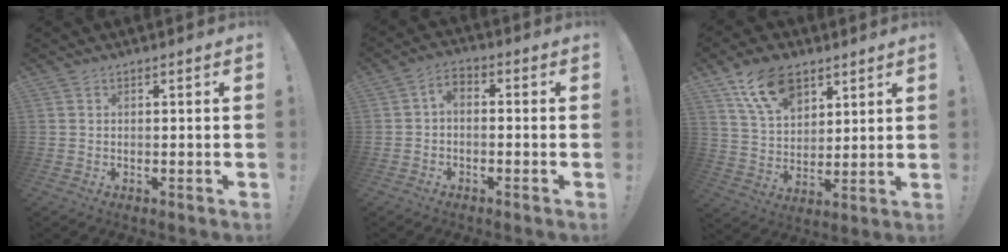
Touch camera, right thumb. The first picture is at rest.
{"total": 3.4, "force": [-1.3, 1.9, 2.5], "torque": [-0.054, 0.007, -0.025]}
{"total": 13.8, "force": [8.6, 8.1, 7.2], "torque": [-0.132, -0.033, 0.165]}